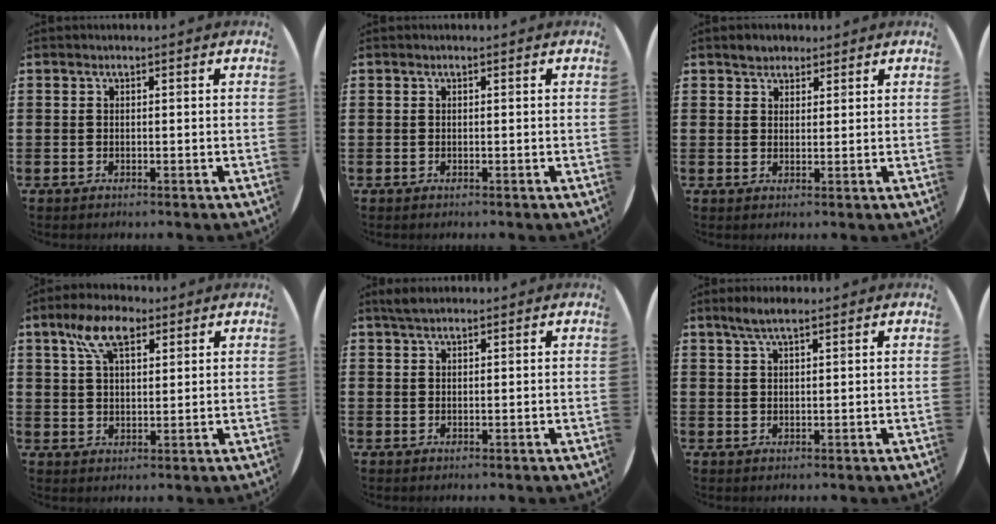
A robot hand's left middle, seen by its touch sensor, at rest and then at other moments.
{"total": 0.0}
{"total": 2.2, "force": [2.0, 0.9, 0.0], "torque": [0.004, 0.003, 0.037]}
{"total": 7.3, "force": [4.3, 3.6, 4.7], "torque": [-0.090, 0.005, 0.075]}
{"total": 2.0, "force": [1.6, 0.5, 1.1], "torque": [-0.024, 0.006, 0.029]}
{"total": 2.9, "force": [2.2, 0.5, 1.9], "torque": [-0.041, 0.005, 0.038]}